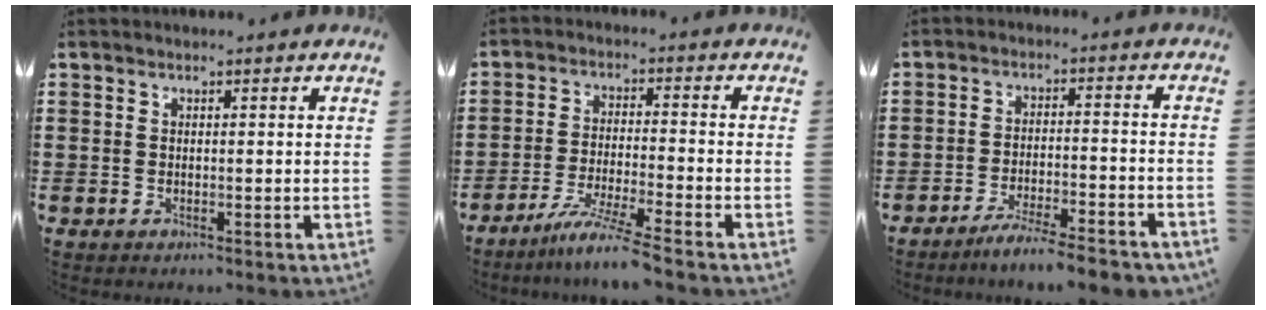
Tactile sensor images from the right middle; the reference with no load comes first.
{"total": 6.3, "force": [-5.3, -0.5, 3.3], "torque": [-0.063, -0.016, -0.101]}
{"total": 5.4, "force": [-4.8, -0.1, 2.4], "torque": [-0.042, -0.009, -0.090]}